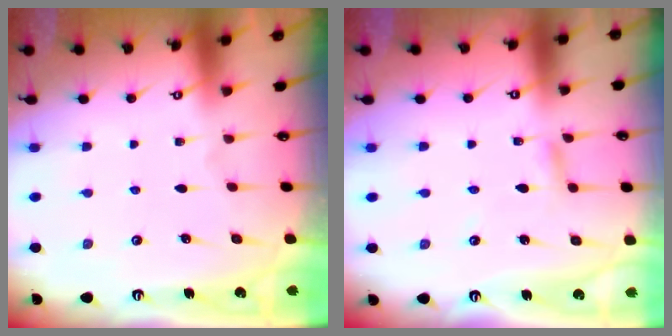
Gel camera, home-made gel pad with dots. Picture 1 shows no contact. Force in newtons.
{"total": 3.5, "press": 3.5, "slide": 0.4}